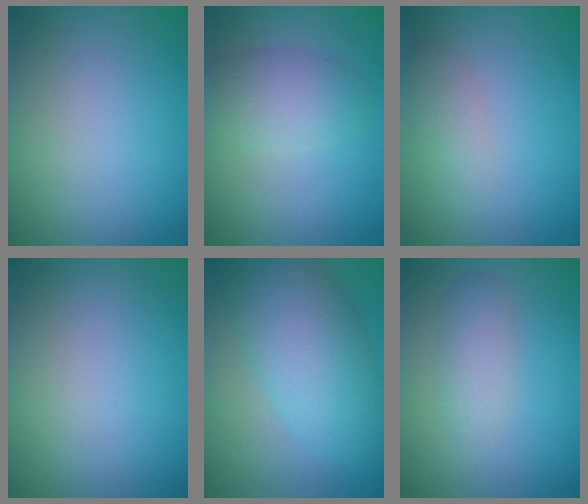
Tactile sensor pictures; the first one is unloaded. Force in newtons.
{"total": 3.2, "press": 3.2, "slide": 0.0}
{"total": 1.7, "press": 1.7, "slide": 0.1}
{"total": 0.0}
{"total": 8.1, "press": 8.1, "slide": 0.3}
{"total": 2.1, "press": 2.1, "slide": 0.0}